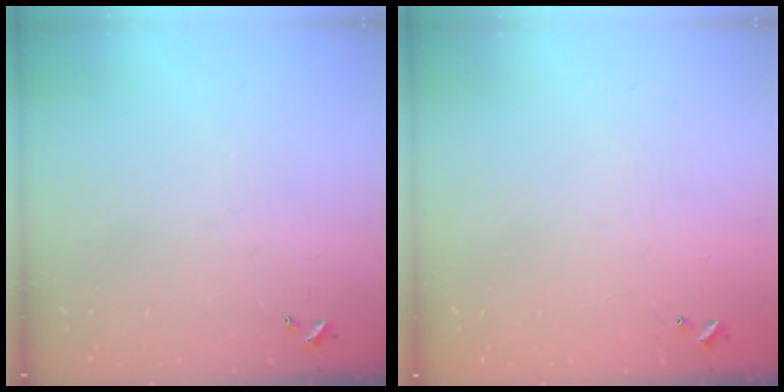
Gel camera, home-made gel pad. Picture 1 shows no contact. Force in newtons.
{"total": 3.7, "press": 3.7, "slide": 0.4}